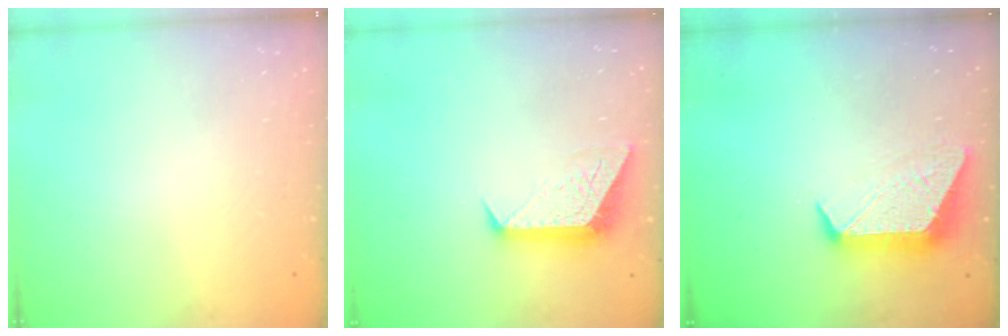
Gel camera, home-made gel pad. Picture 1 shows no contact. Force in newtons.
{"total": 9.8, "press": 9.8, "slide": 0.7}
{"total": 11.3, "press": 11.2, "slide": 0.7}